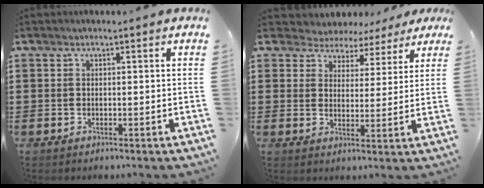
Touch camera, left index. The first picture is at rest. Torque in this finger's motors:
{"motor_torque": [2.14, 0.00, 0.57, -0.02]}